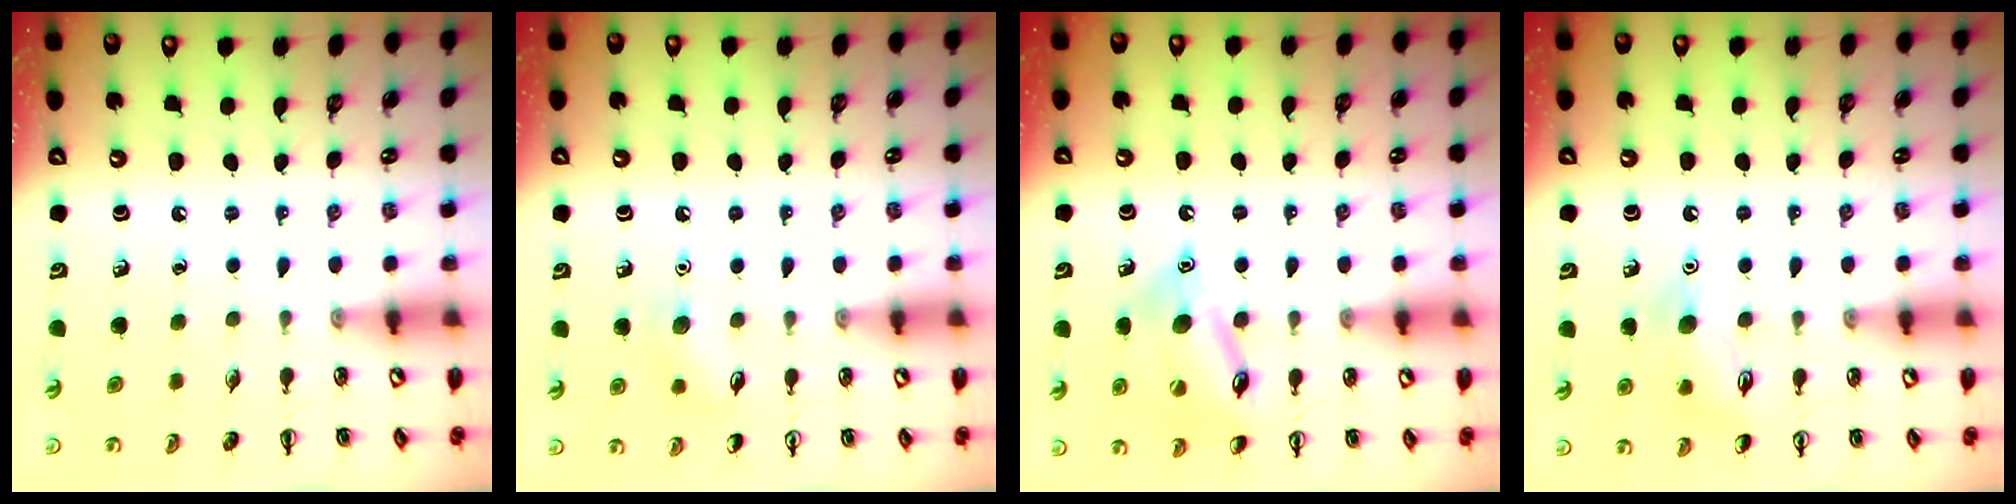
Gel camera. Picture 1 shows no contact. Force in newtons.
{"total": 6.5, "press": 6.2, "slide": 1.9}
{"total": 14.7, "press": 14.4, "slide": 2.7}
{"total": 10.3, "press": 10.3, "slide": 0.6}